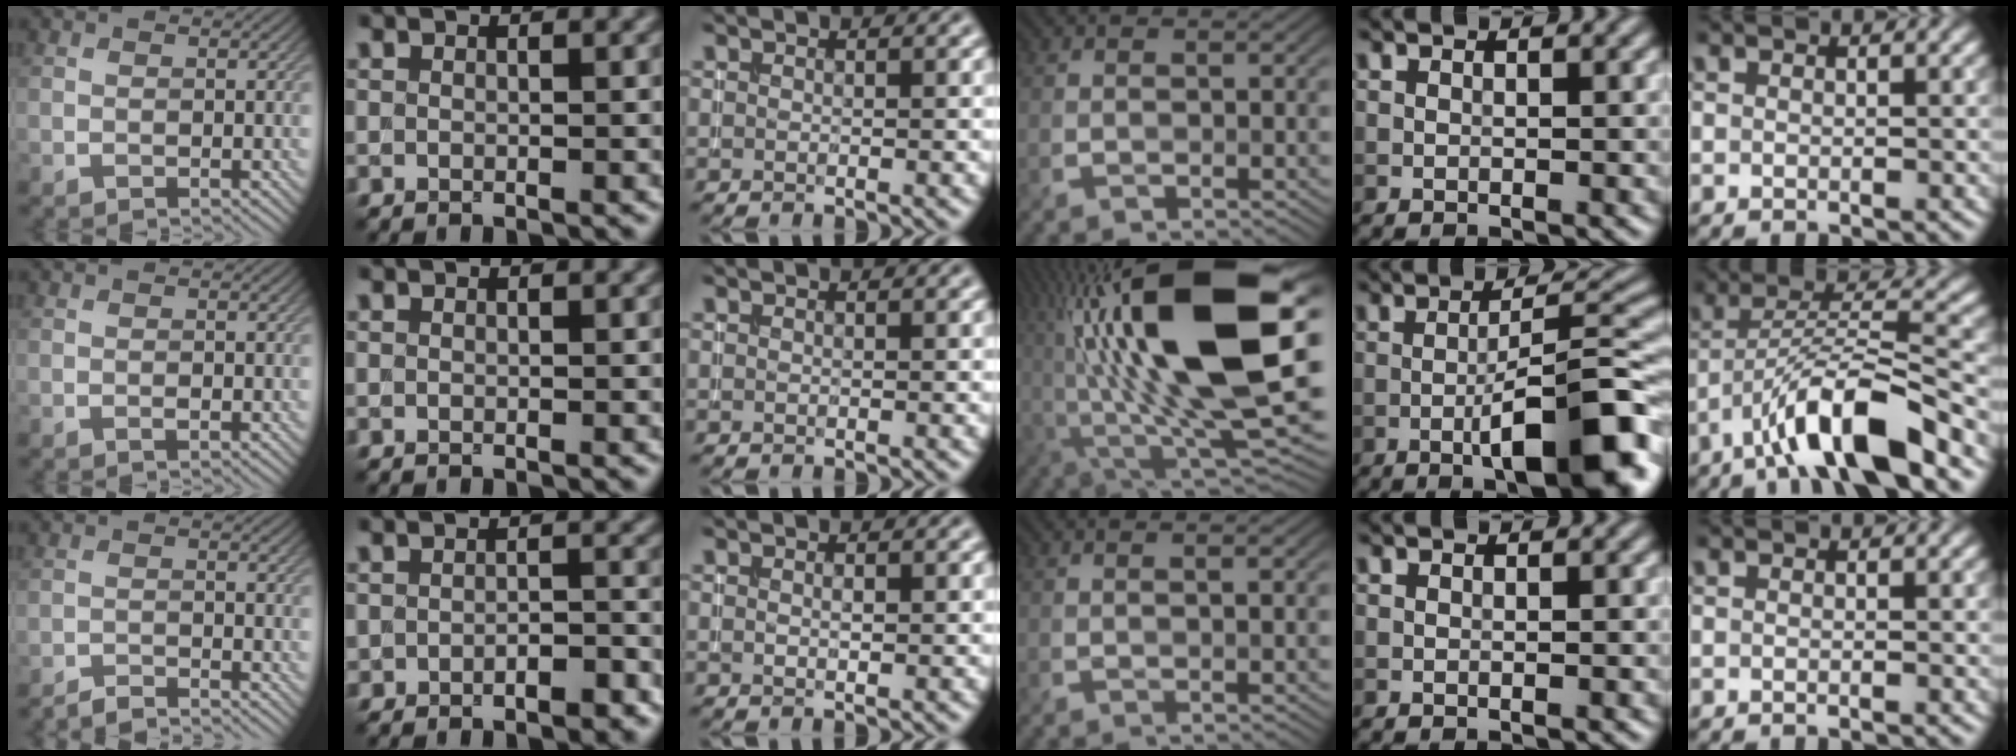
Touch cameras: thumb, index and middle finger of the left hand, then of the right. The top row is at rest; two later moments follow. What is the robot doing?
{"motion": "insert", "object": "backpack"}